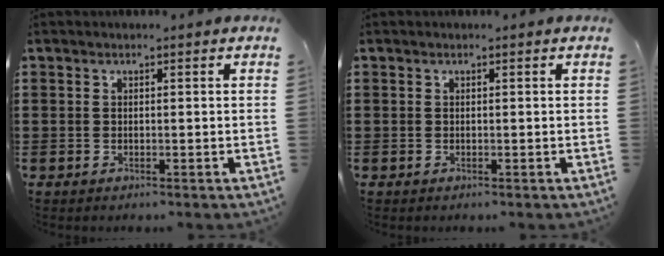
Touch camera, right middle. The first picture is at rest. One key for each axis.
{"total": 0.0}